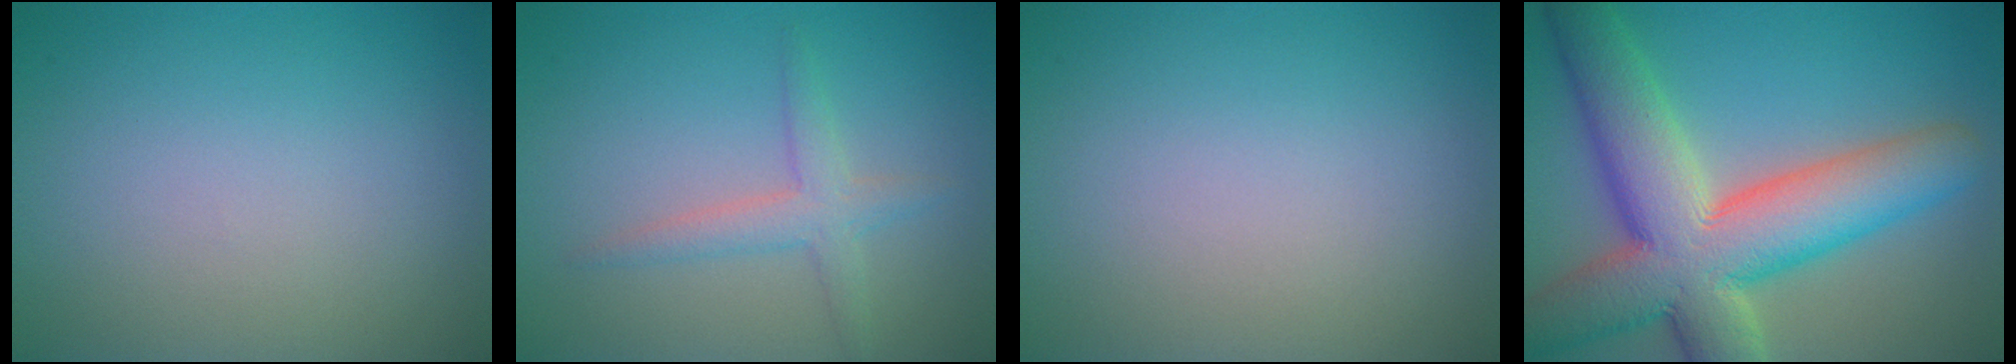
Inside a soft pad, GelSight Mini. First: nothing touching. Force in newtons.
{"total": 2.4, "press": 2.4, "slide": 0.1}
{"total": 0.0}
{"total": 12.7, "press": 12.7, "slide": 1.2}